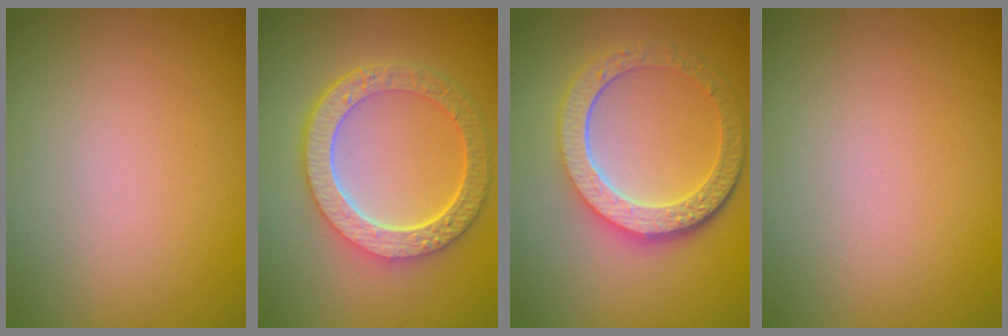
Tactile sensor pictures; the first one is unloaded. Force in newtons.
{"total": 6.9, "press": 5.0, "slide": 4.7}
{"total": 6.2, "press": 4.6, "slide": 4.2}
{"total": 0.0}